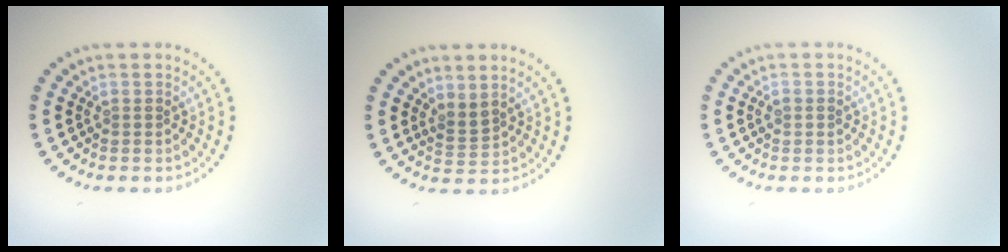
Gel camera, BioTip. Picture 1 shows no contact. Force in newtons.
{"total": 1.7, "press": 1.3, "slide": 1.1}
{"total": 1.0, "press": 1.0, "slide": 0.1}